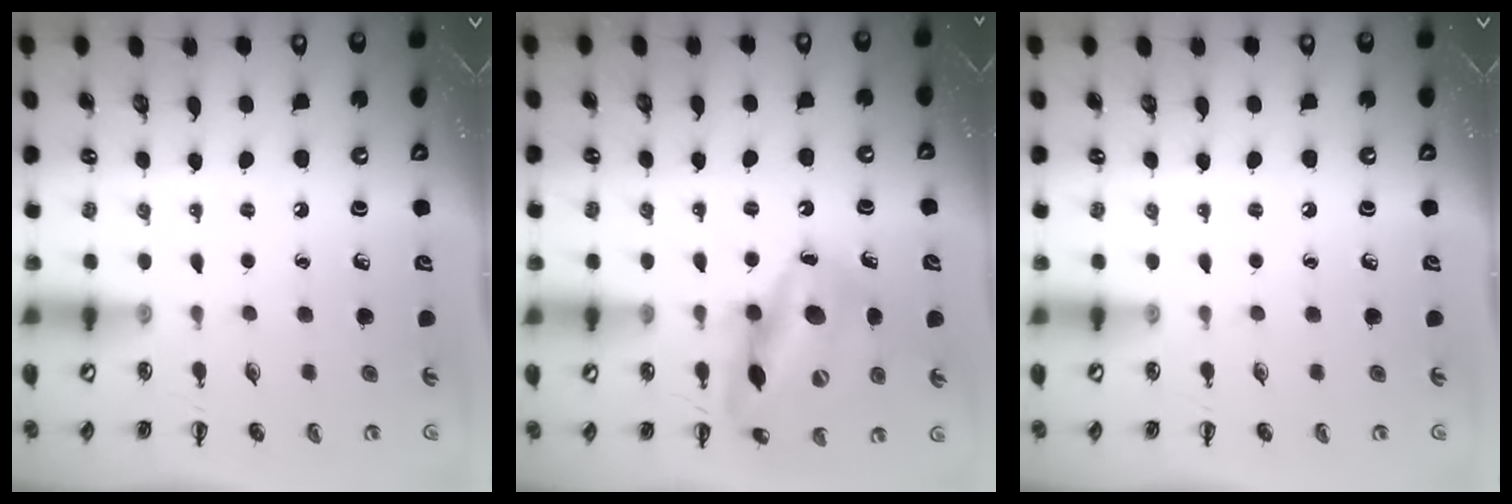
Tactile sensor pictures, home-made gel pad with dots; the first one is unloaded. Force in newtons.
{"total": 15.6, "press": 15.1, "slide": 4.0}
{"total": 0.0}